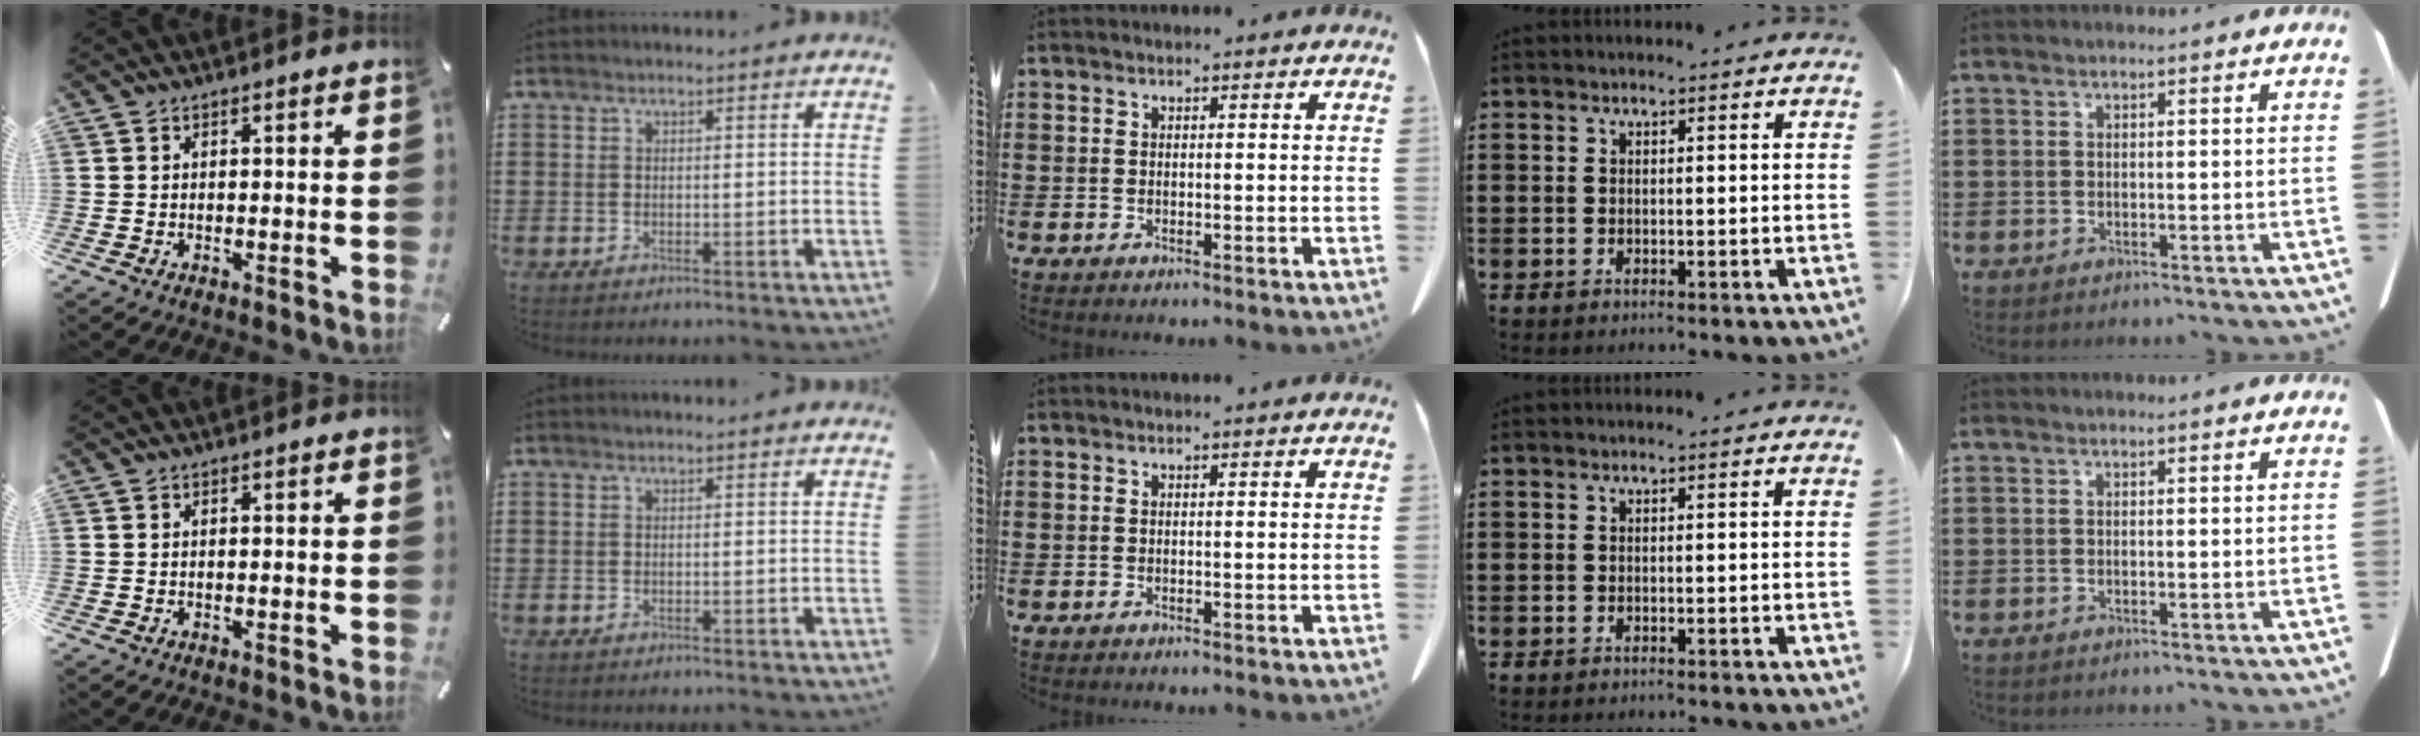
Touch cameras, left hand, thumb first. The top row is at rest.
{"ring": {"total": 0.5, "force": [-0.5, 0.0, 0.1], "torque": [-0.005, -0.003, -0.010]}}